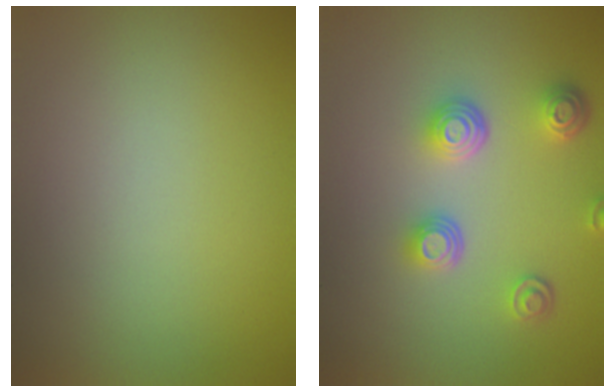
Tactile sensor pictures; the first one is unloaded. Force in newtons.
{"total": 3.9, "press": 3.2, "slide": 2.2}